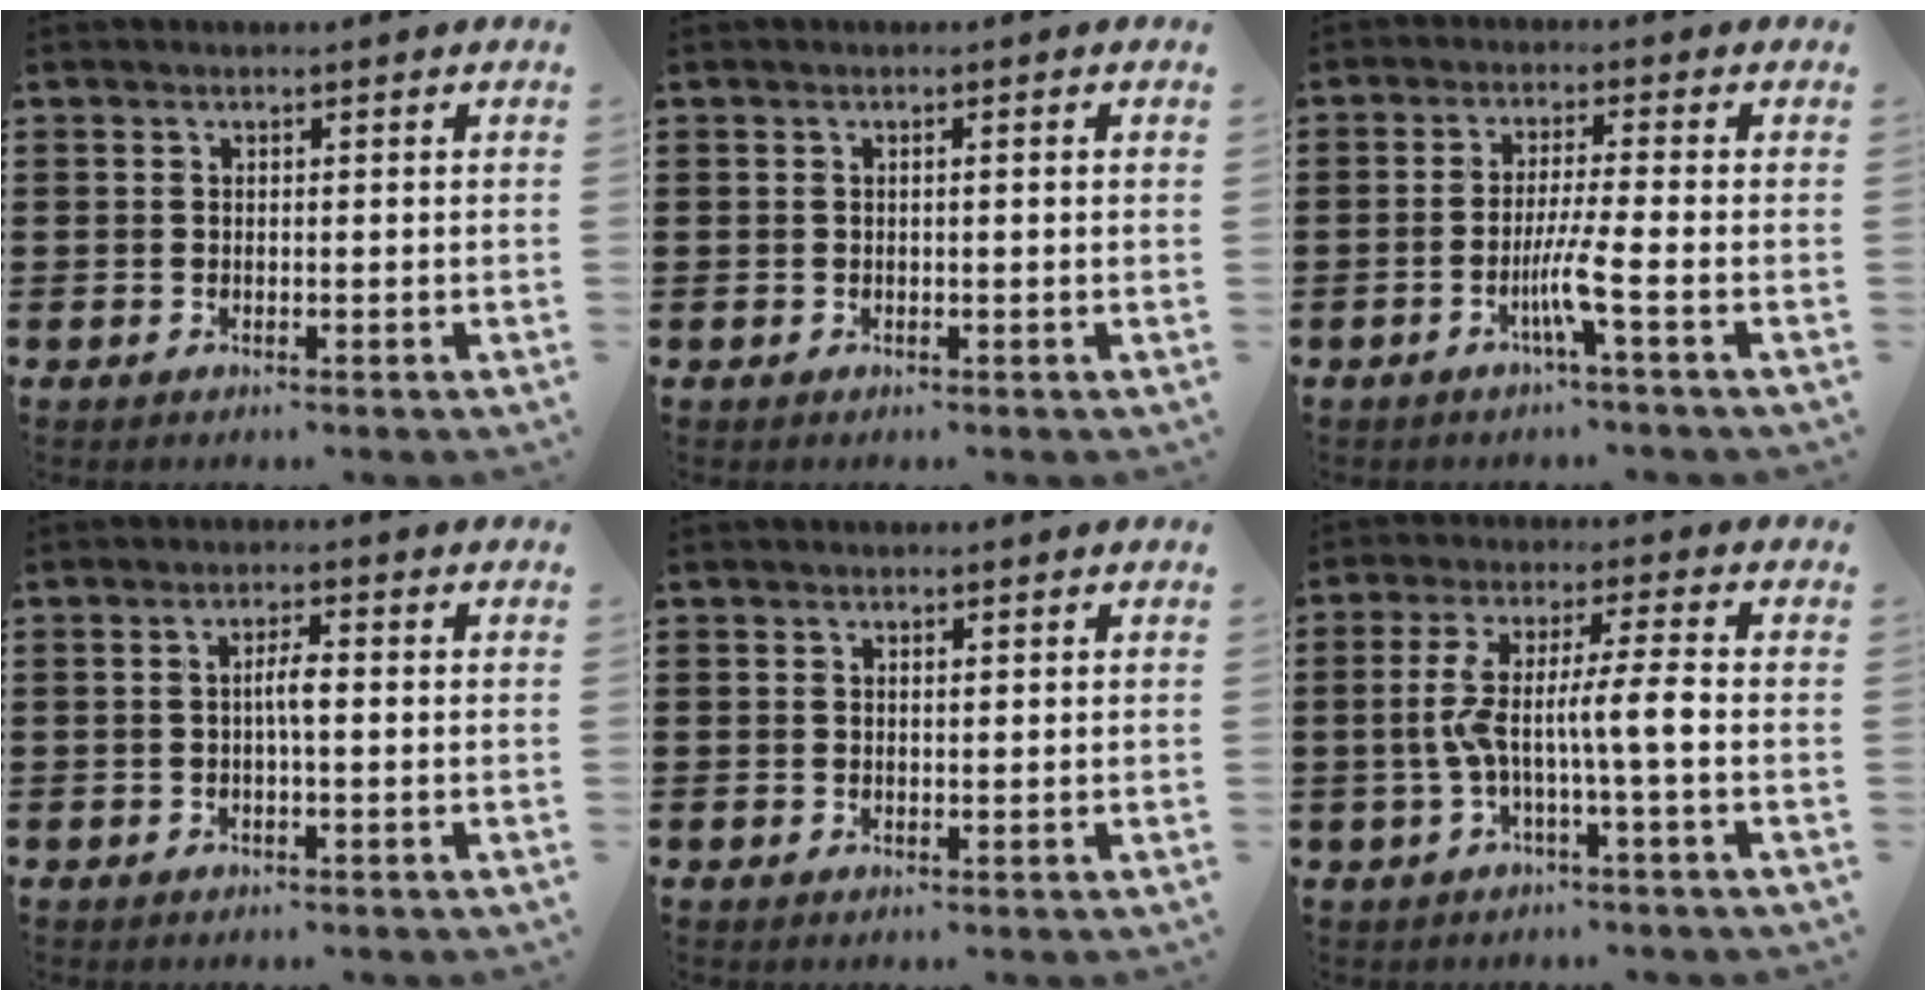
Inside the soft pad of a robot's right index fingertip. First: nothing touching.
{"total": 0.6, "force": [0.0, -0.1, 0.6], "torque": [-0.009, -0.003, -0.001]}
{"total": 5.1, "force": [-2.2, -0.7, 4.6], "torque": [-0.092, -0.019, -0.045]}
{"total": 2.6, "force": [-0.3, 0.4, 2.5], "torque": [-0.047, 0.002, -0.007]}
{"total": 0.5, "force": [0.2, 0.2, 0.4], "torque": [-0.009, 0.000, 0.005]}
{"total": 7.9, "force": [-1.5, 0.3, 7.7], "torque": [-0.158, -0.008, -0.037]}